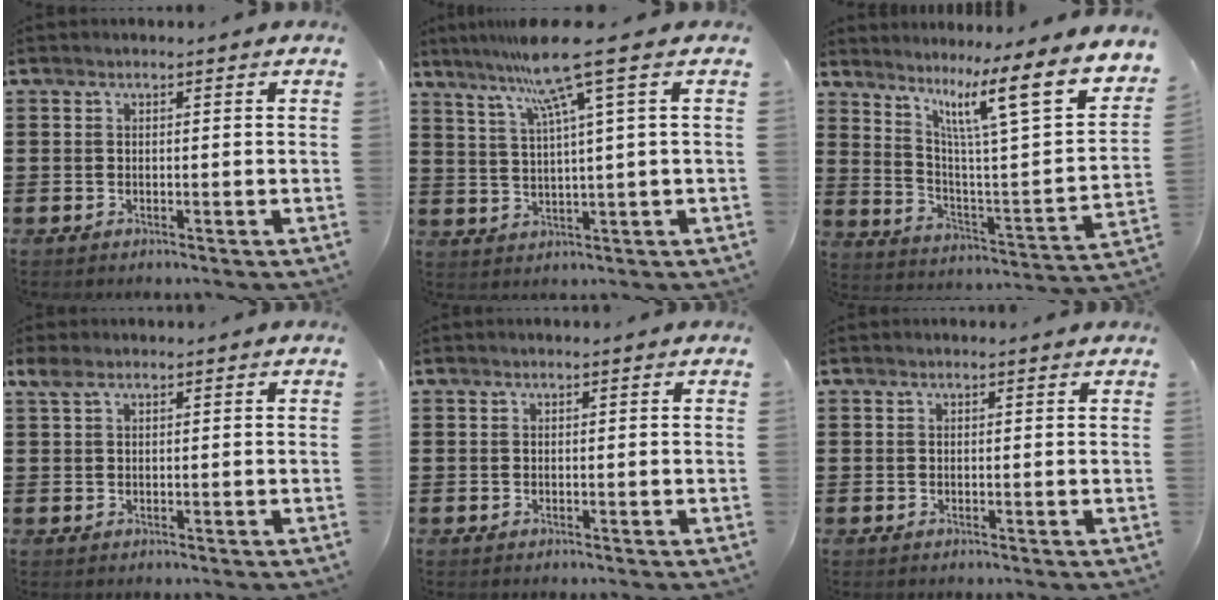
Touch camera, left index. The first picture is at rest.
{"total": 9.5, "force": [5.1, -0.8, 8.0], "torque": [-0.173, -0.011, 0.082]}
{"total": 12.4, "force": [8.0, 0.9, 9.4], "torque": [-0.176, -0.069, 0.115]}
{"total": 1.9, "force": [0.8, 0.9, 1.5], "torque": [-0.040, 0.003, 0.011]}
{"total": 0.0}
{"total": 0.0}